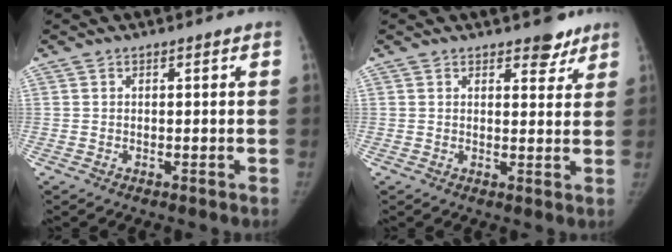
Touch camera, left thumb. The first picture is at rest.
{"total": 4.1, "force": [3.1, 2.0, 1.8], "torque": [0.002, -0.019, 0.040]}